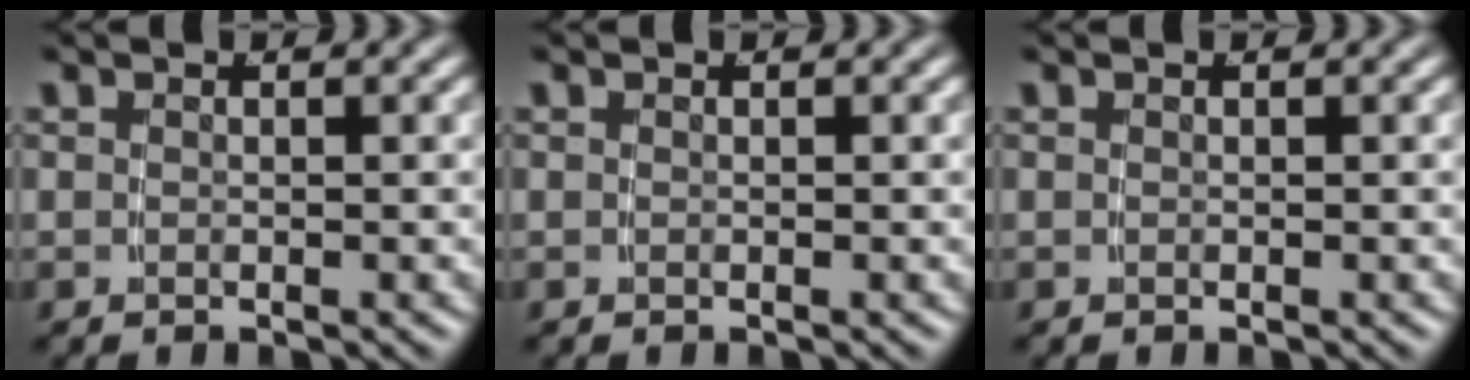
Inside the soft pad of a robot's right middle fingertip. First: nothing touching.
{"total": 0.0}
{"total": 0.0}